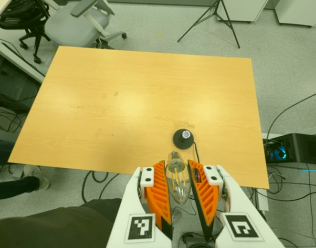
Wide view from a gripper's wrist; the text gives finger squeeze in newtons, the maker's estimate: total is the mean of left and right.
{"total": 10.5, "left": 9.6, "right": 11.4}